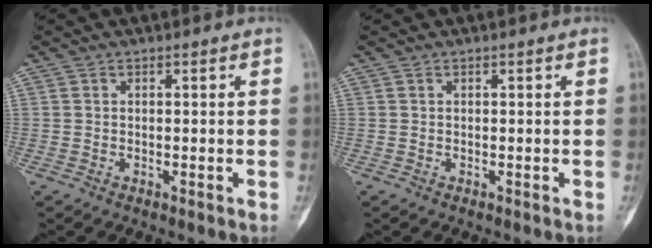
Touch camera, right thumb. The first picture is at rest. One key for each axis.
{"total": 0.0}